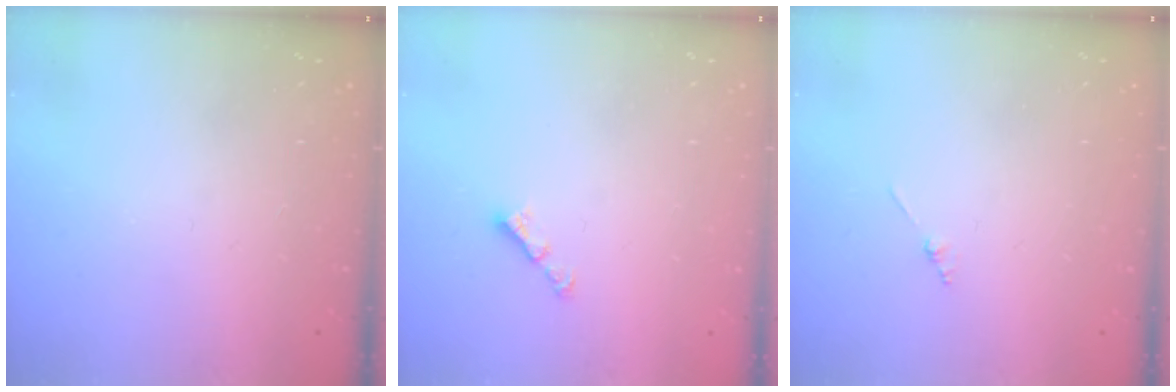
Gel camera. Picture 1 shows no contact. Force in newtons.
{"total": 3.0, "press": 2.9, "slide": 0.5}
{"total": 0.8, "press": 0.8, "slide": 0.2}